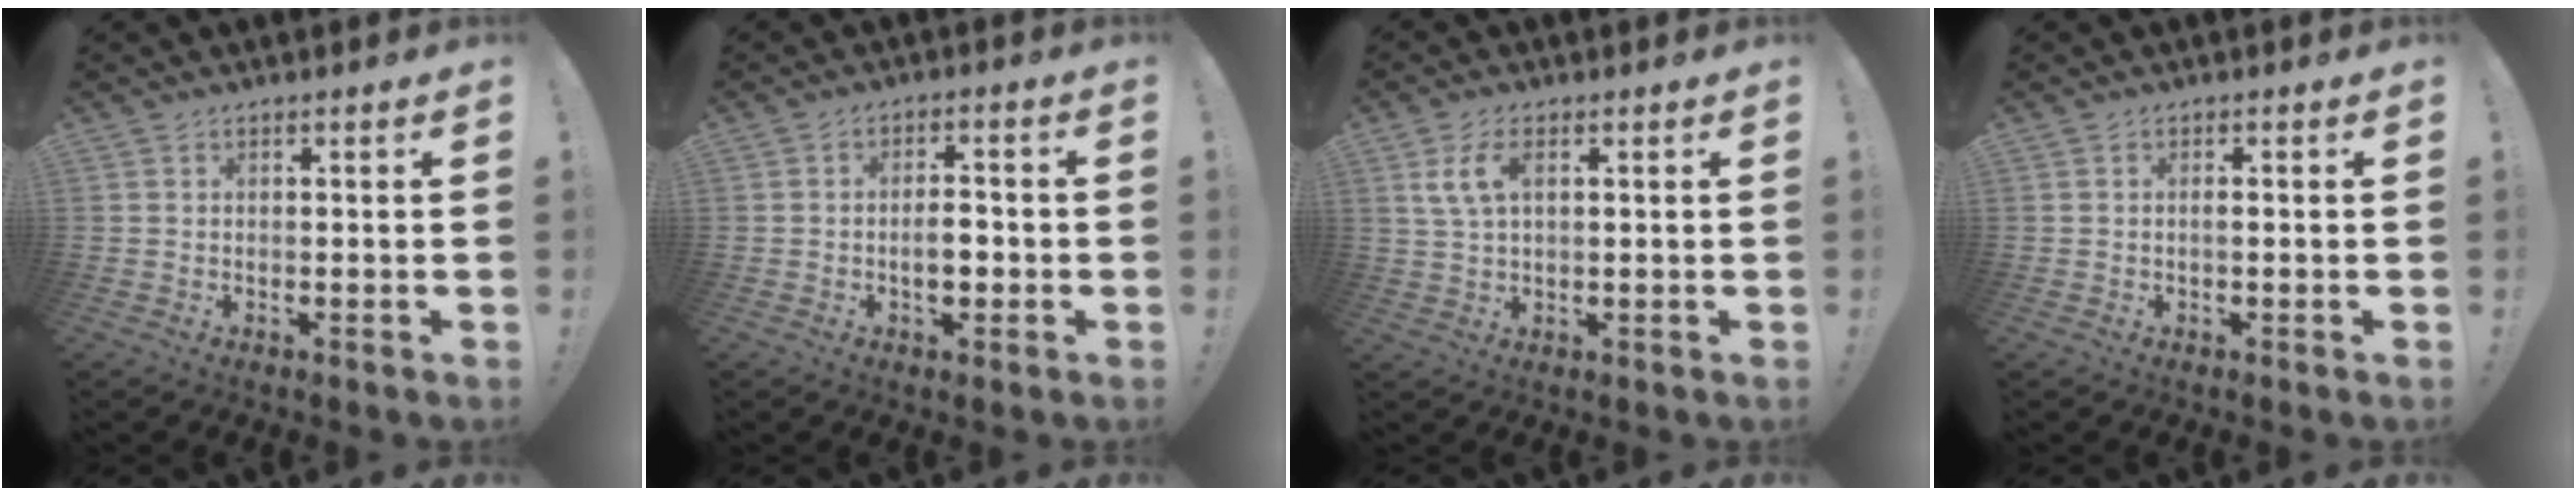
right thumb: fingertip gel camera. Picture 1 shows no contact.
{"total": 5.4, "force": [-1.5, 2.9, 4.3], "torque": [-0.055, 0.006, -0.029]}
{"total": 6.9, "force": [2.1, 3.5, 5.5], "torque": [-0.119, 0.004, 0.037]}
{"total": 1.1, "force": [-0.4, 0.1, 1.0], "torque": [-0.024, 0.005, -0.007]}